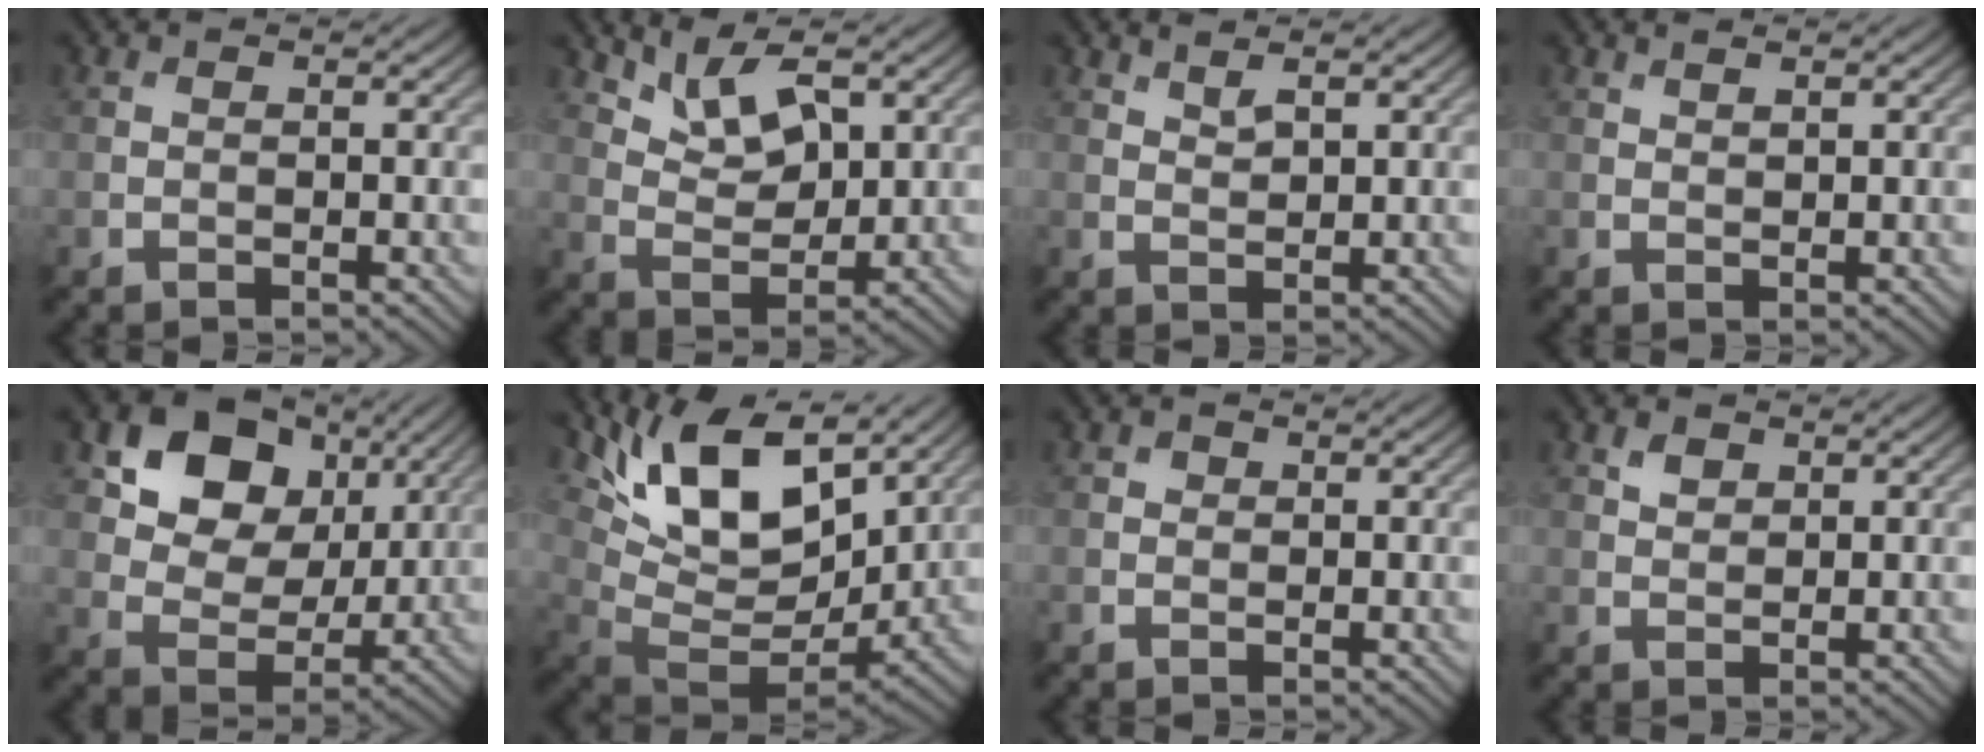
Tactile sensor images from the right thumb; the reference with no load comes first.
{"total": 6.3, "force": [3.9, 2.7, 4.1], "torque": [-0.081, -0.009, 0.078]}
{"total": 1.8, "force": [1.5, 0.5, 1.0], "torque": [-0.023, -0.003, 0.033]}
{"total": 0.8, "force": [0.8, 0.1, 0.3], "torque": [-0.007, 0.000, 0.016]}
{"total": 12.4, "force": [5.7, 8.9, 6.6], "torque": [-0.137, 0.015, 0.099]}
{"total": 15.4, "force": [7.7, 7.4, 11.1], "torque": [-0.214, 0.012, 0.130]}
{"total": 0.8, "force": [0.3, 0.7, 0.3], "torque": [-0.002, -0.002, 0.002]}
{"total": 1.7, "force": [1.1, 1.0, 0.7], "torque": [-0.014, 0.000, 0.022]}